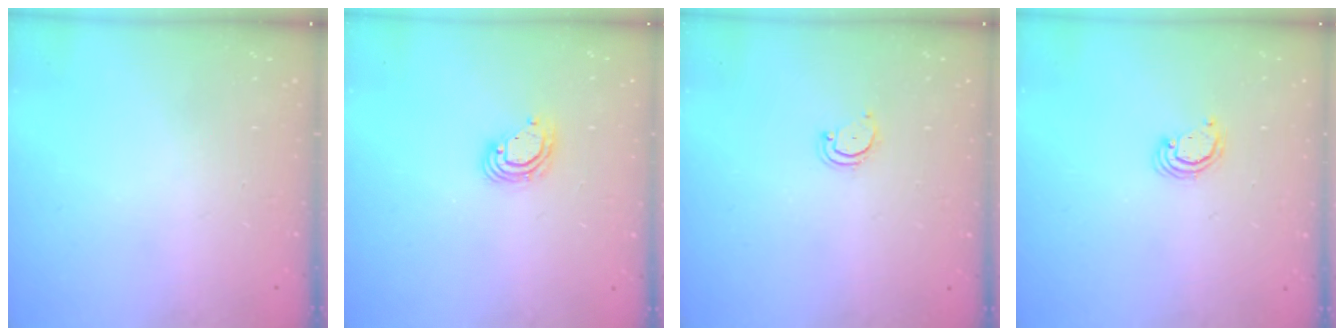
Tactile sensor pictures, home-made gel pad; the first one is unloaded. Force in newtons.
{"total": 6.6, "press": 6.6, "slide": 0.9}
{"total": 3.2, "press": 3.2, "slide": 0.3}
{"total": 2.5, "press": 2.5, "slide": 0.2}